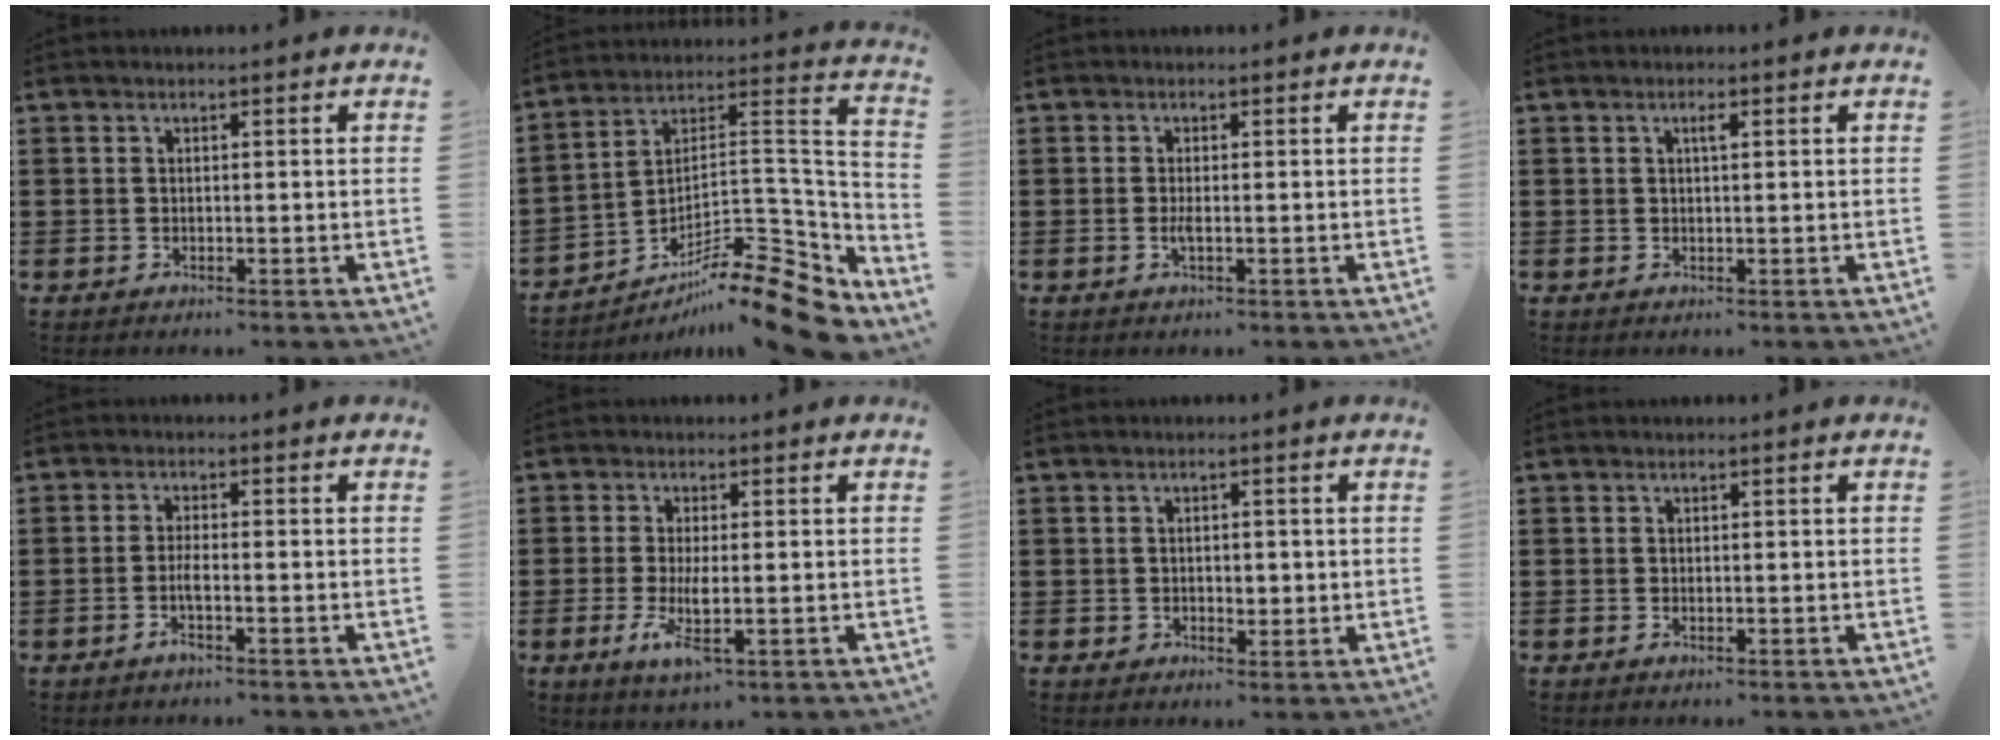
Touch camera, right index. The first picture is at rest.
{"total": 13.0, "force": [-10.3, 2.6, 7.5], "torque": [-0.096, 0.023, -0.191]}
{"total": 1.3, "force": [-0.4, 0.2, 1.2], "torque": [-0.031, -0.005, -0.008]}
{"total": 1.1, "force": [0.4, 0.2, 1.0], "torque": [-0.020, 0.003, 0.006]}
{"total": 2.5, "force": [-1.1, 0.5, 2.2], "torque": [-0.047, -0.001, -0.024]}
{"total": 5.3, "force": [-1.3, 1.4, 5.0], "torque": [-0.105, -0.013, -0.026]}
{"total": 1.9, "force": [0.0, 1.4, 1.3], "torque": [-0.029, 0.008, -0.003]}
{"total": 0.0}